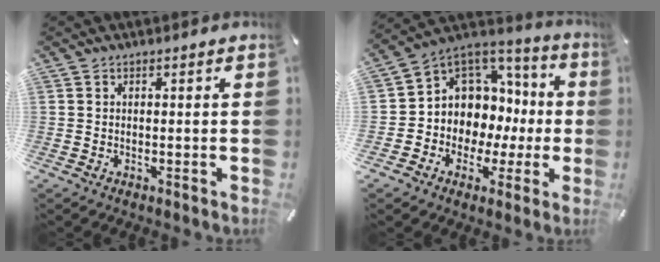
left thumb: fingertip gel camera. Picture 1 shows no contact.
{"total": 7.8, "force": [1.2, 7.6, 1.4], "torque": [-0.030, -0.046, 0.032]}